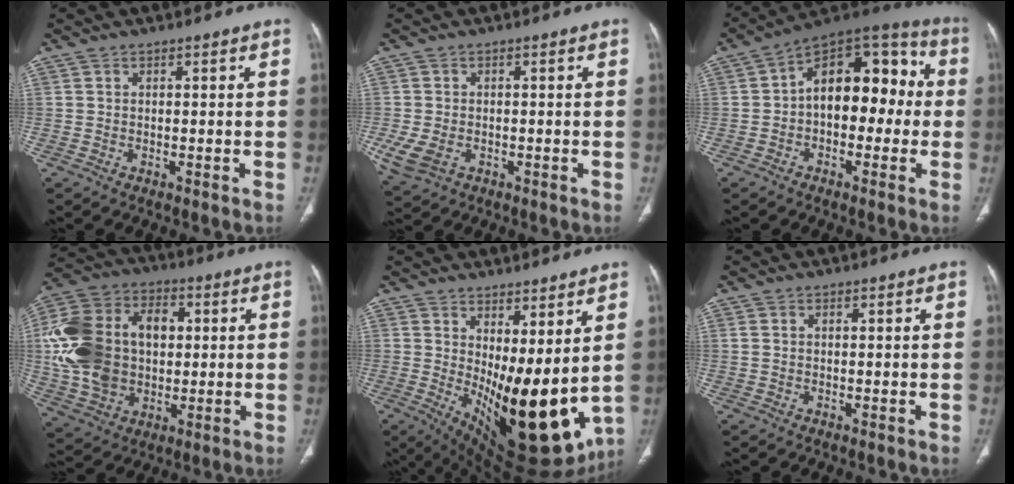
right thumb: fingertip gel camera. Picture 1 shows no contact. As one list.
[{"total": 5.6, "force": [-1.6, 4.0, 3.7], "torque": [-0.088, -0.002, -0.021]}, {"total": 16.4, "force": [-0.2, 10.1, 12.9], "torque": [-0.135, 0.053, -0.019]}, {"total": 22.9, "force": [1.8, 16.3, 16.0], "torque": [-0.315, 0.021, 0.042]}, {"total": 20.4, "force": [1.7, 8.1, 18.6], "torque": [-0.273, -0.059, 0.053]}, {"total": 0.7, "force": [0.1, 0.5, 0.4], "torque": [-0.015, 0.010, 0.004]}]